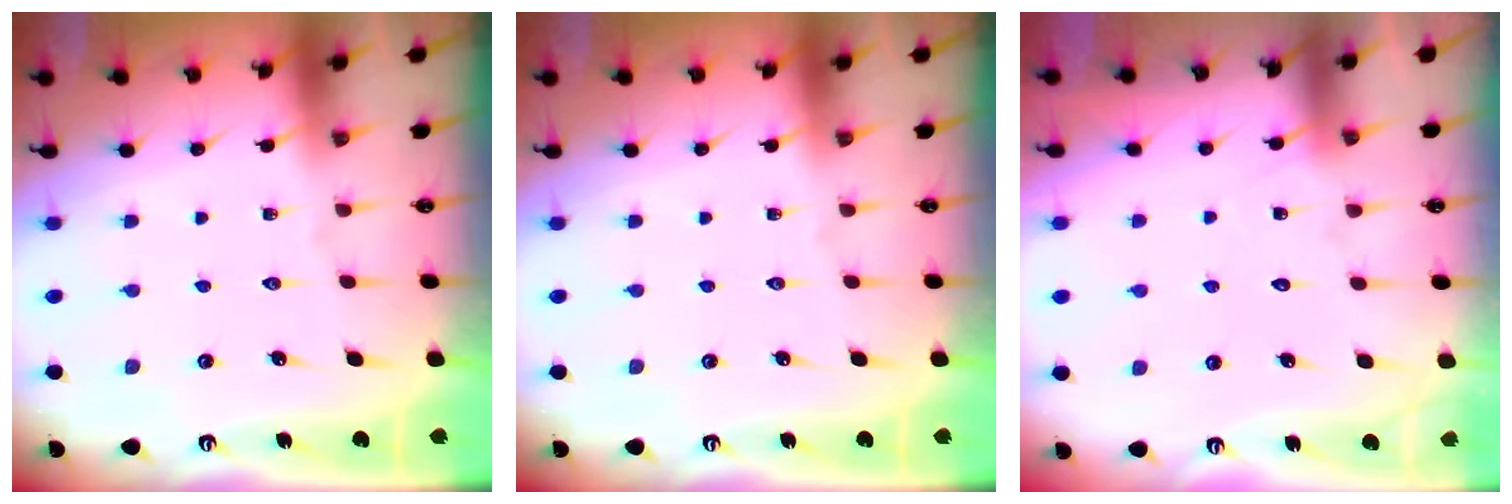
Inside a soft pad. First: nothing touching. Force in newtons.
{"total": 0.0}
{"total": 6.1, "press": 6.1, "slide": 0.5}